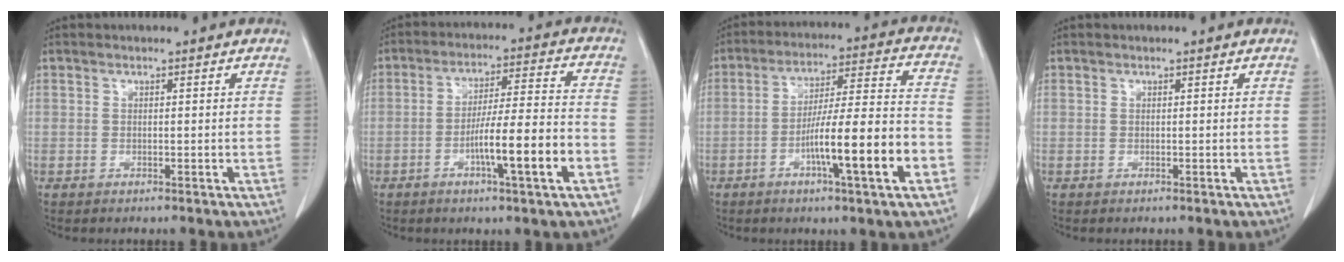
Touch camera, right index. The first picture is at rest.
{"total": 11.5, "force": [-4.3, 0.0, 10.7], "torque": [-0.177, 0.002, -0.068]}
{"total": 14.7, "force": [-5.4, 0.4, 13.6], "torque": [-0.224, 0.004, -0.084]}
{"total": 0.0}